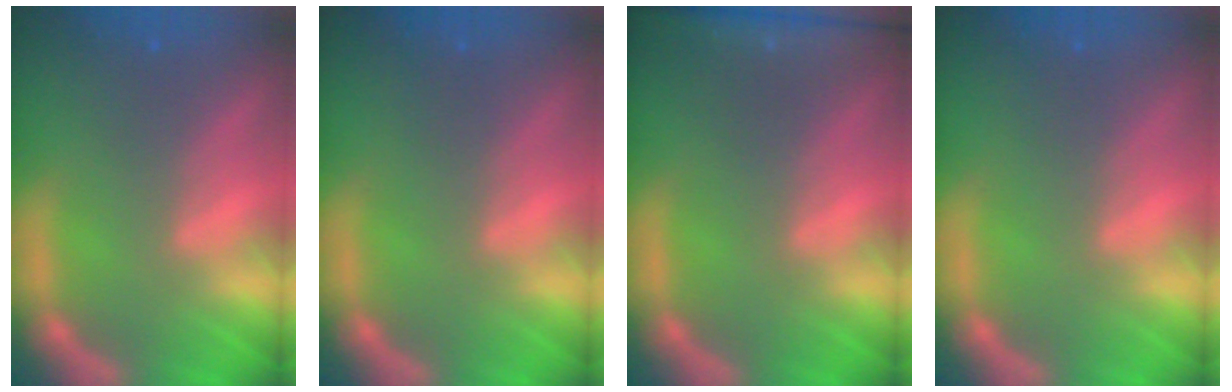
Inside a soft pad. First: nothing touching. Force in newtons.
{"total": 0.0}
{"total": 7.4}
{"total": 0.0}